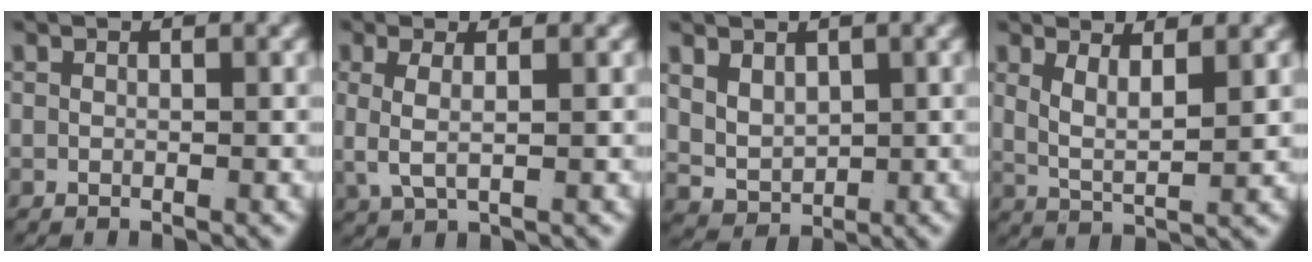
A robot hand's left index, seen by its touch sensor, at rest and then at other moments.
{"total": 2.9, "force": [0.5, 1.3, 2.6], "torque": [-0.061, -0.008, 0.019]}
{"total": 5.6, "force": [0.5, 4.8, 2.8], "torque": [-0.073, -0.028, 0.020]}
{"total": 3.7, "force": [1.2, 2.0, 2.8], "torque": [-0.059, -0.013, 0.024]}